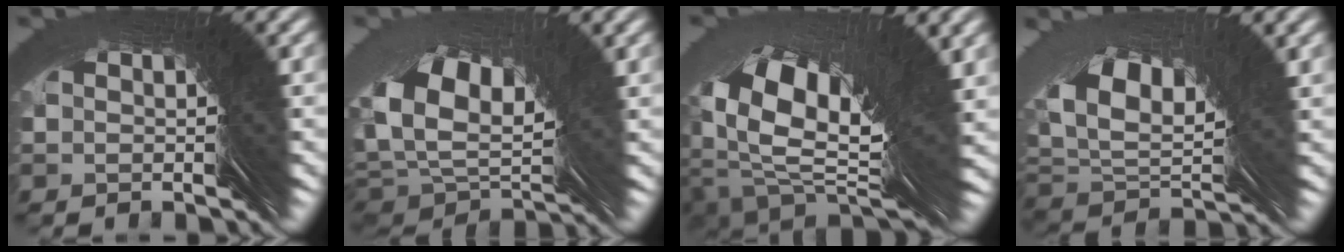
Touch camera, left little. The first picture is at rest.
{"total": 6.0, "force": [1.2, 3.5, 4.7], "torque": [-0.084, 0.003, 0.016]}
{"total": 10.9, "force": [-1.8, 6.2, 8.8], "torque": [-0.143, -0.017, -0.017]}
{"total": 4.8, "force": [2.6, 1.9, 3.5], "torque": [-0.068, 0.019, 0.035]}